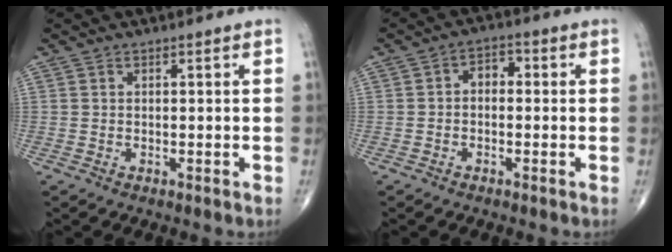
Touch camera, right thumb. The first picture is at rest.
{"total": 3.5, "force": [-0.2, 2.4, 2.5], "torque": [-0.024, 0.018, -0.016]}